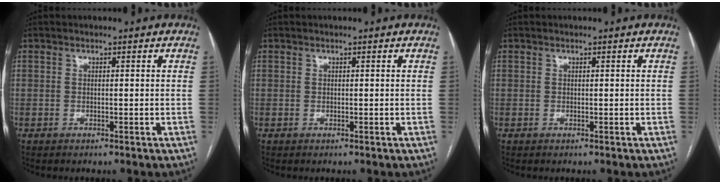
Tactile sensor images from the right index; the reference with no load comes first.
{"total": 0.0}
{"total": 0.0}